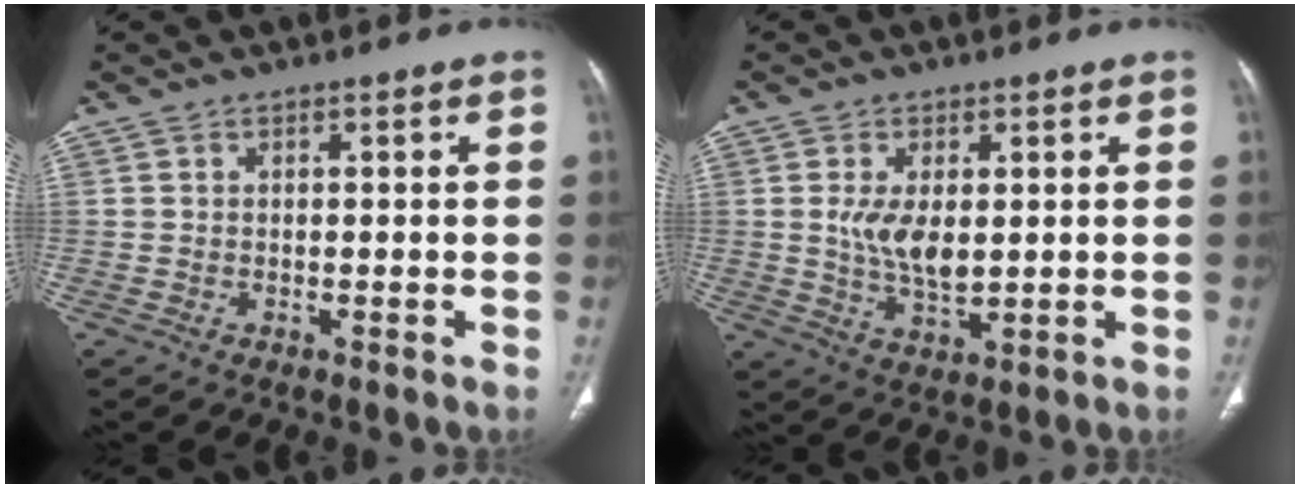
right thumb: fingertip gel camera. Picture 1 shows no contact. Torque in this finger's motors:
{"motor_torque": [2.57, 2.44, 1.04, -0.23, 0.20]}